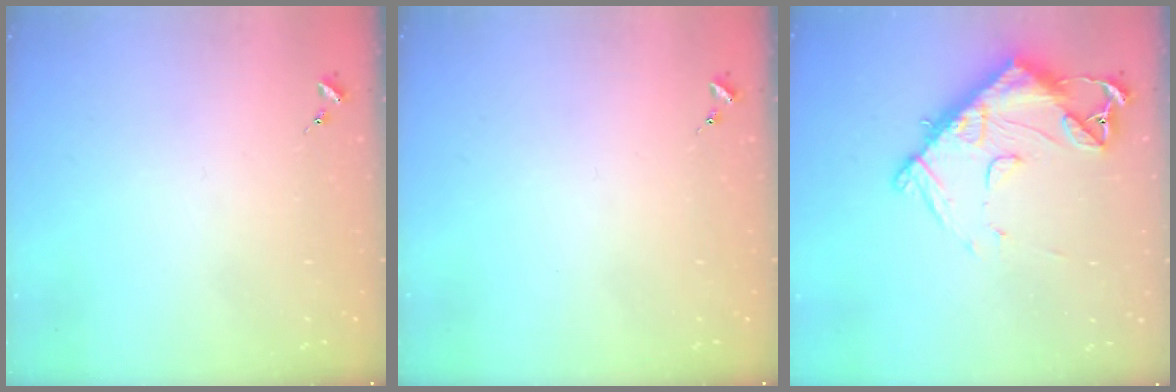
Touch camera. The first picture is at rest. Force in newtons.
{"total": 0.0}
{"total": 15.0, "press": 14.9, "slide": 1.6}